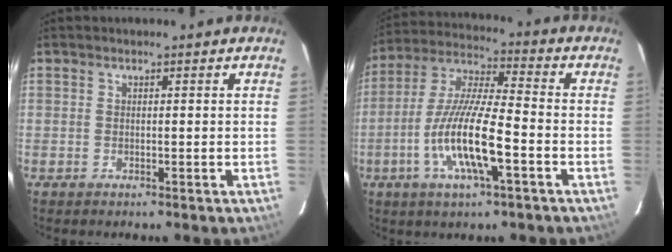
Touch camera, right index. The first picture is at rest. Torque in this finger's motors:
{"motor_torque": [1.26, -0.88, 0.93, 0.21]}